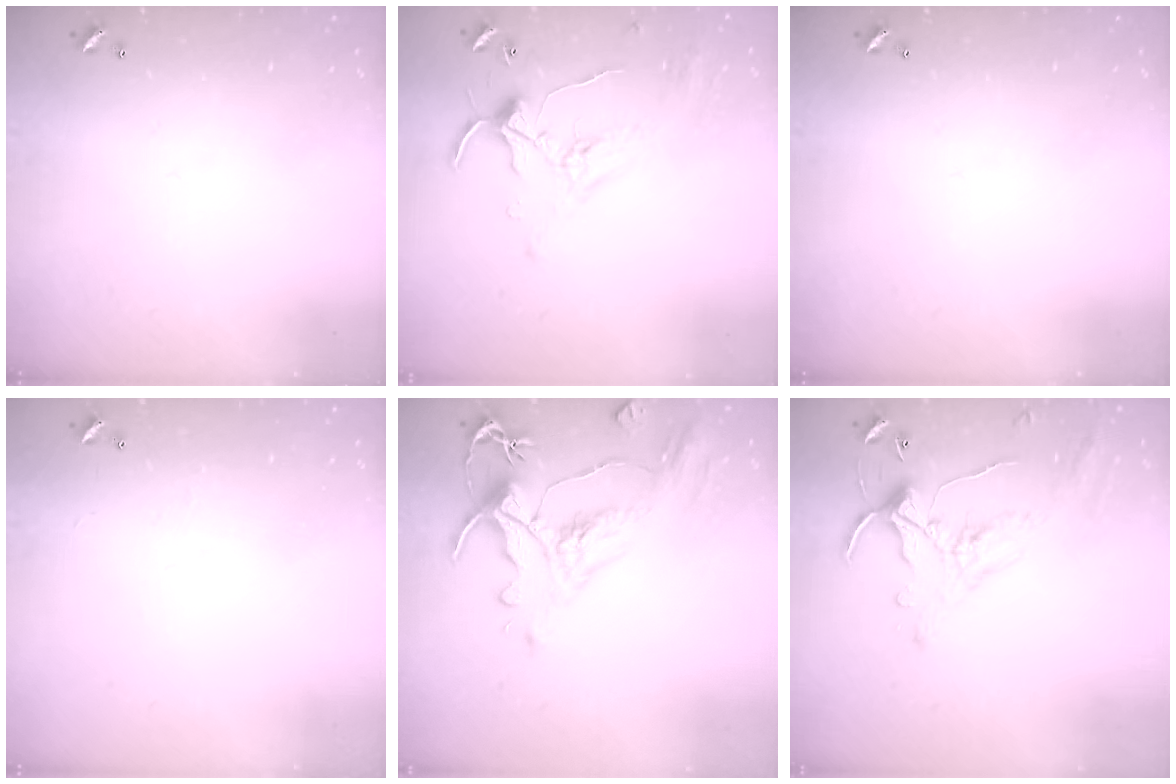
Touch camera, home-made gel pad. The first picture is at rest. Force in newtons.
{"total": 1.0, "press": 0.5, "slide": 0.8}
{"total": 0.0}
{"total": 2.6, "press": 2.6, "slide": 0.4}
{"total": 1.6, "press": 0.3, "slide": 1.5}
{"total": 0.9, "press": 0.1, "slide": 0.9}